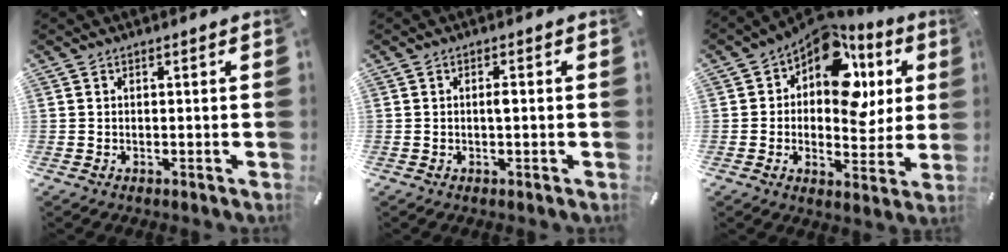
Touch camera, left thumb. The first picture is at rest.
{"total": 2.5, "force": [0.1, 0.9, 2.4], "torque": [-0.038, -0.001, -0.002]}
{"total": 15.7, "force": [6.5, 10.1, 10.1], "torque": [-0.144, -0.049, 0.116]}